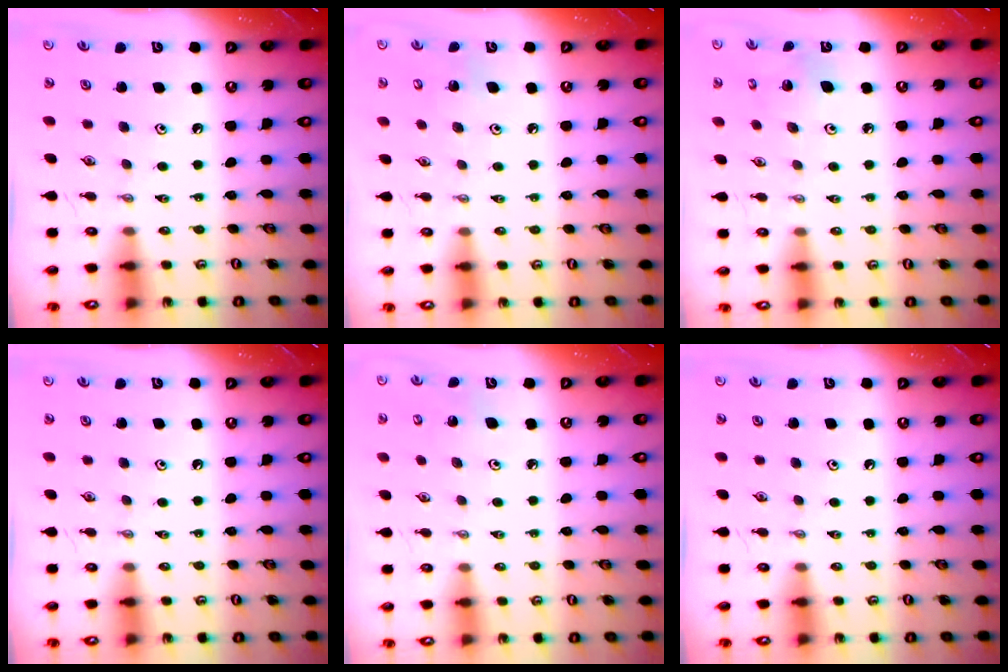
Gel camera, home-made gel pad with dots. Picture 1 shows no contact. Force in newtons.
{"total": 4.3, "press": 4.3, "slide": 0.3}
{"total": 3.7, "press": 3.7, "slide": 0.2}
{"total": 0.0}
{"total": 2.8, "press": 2.7, "slide": 0.5}
{"total": 0.0}